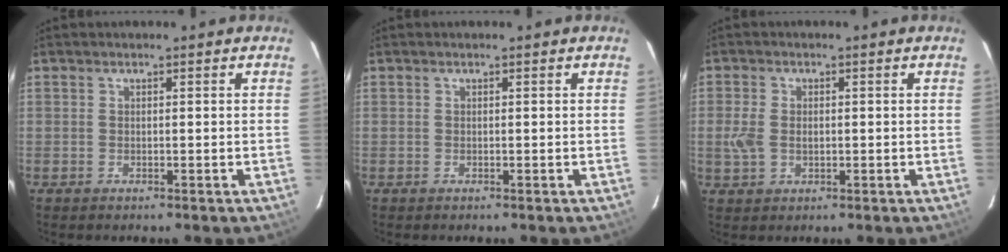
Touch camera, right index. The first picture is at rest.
{"total": 0.0}
{"total": 4.2, "force": [-0.1, 3.0, 2.9], "torque": [-0.067, 0.003, 0.001]}